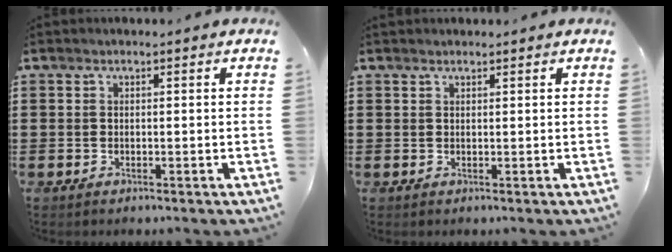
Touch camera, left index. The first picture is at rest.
{"total": 0.8, "force": [0.7, 0.2, 0.2], "torque": [-0.007, 0.000, 0.015]}